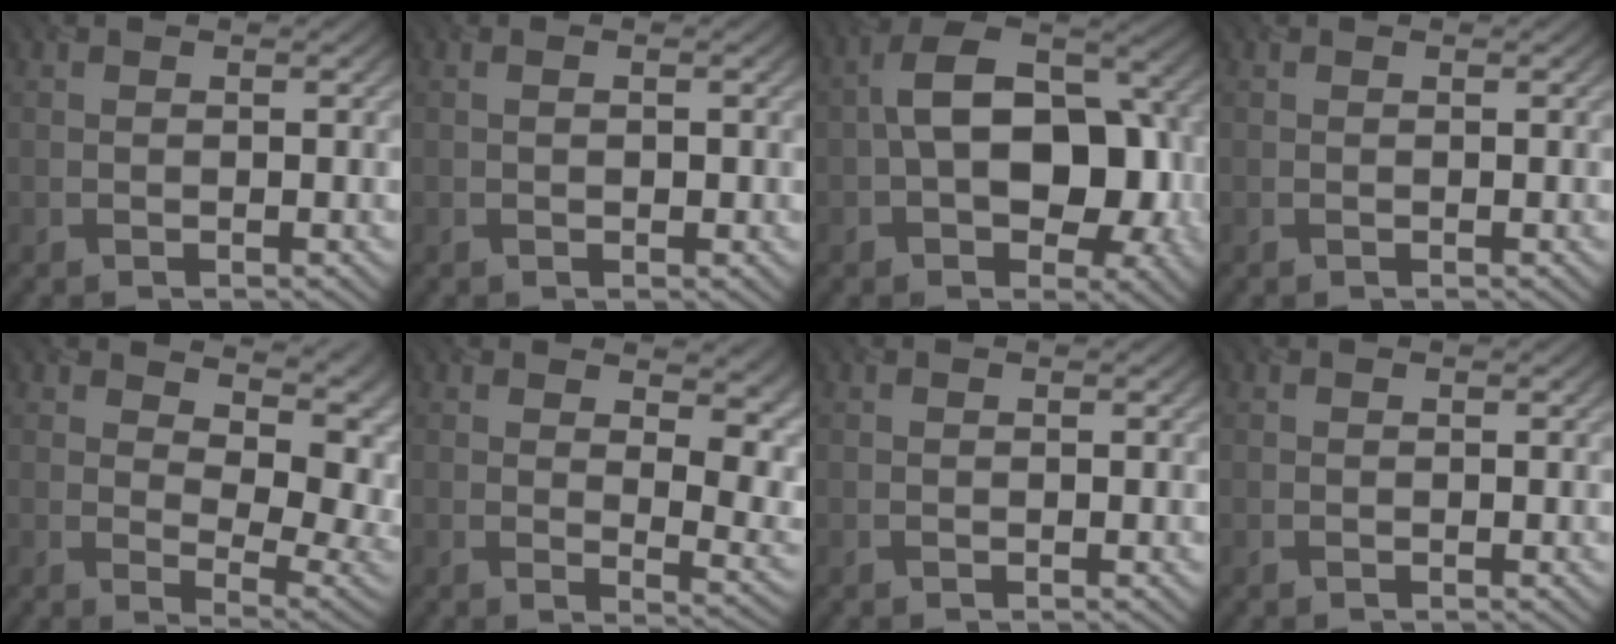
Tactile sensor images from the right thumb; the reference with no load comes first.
{"total": 0.9, "force": [0.0, 0.5, 0.7], "torque": [-0.013, 0.000, 0.002]}
{"total": 13.6, "force": [-1.3, 8.4, 10.7], "torque": [-0.159, 0.012, -0.021]}
{"total": 0.0}
{"total": 9.7, "force": [4.5, 4.7, 7.1], "torque": [-0.115, -0.004, 0.067]}
{"total": 10.3, "force": [3.8, 5.2, 8.1], "torque": [-0.101, -0.011, 0.069]}
{"total": 0.0}
{"total": 0.0}